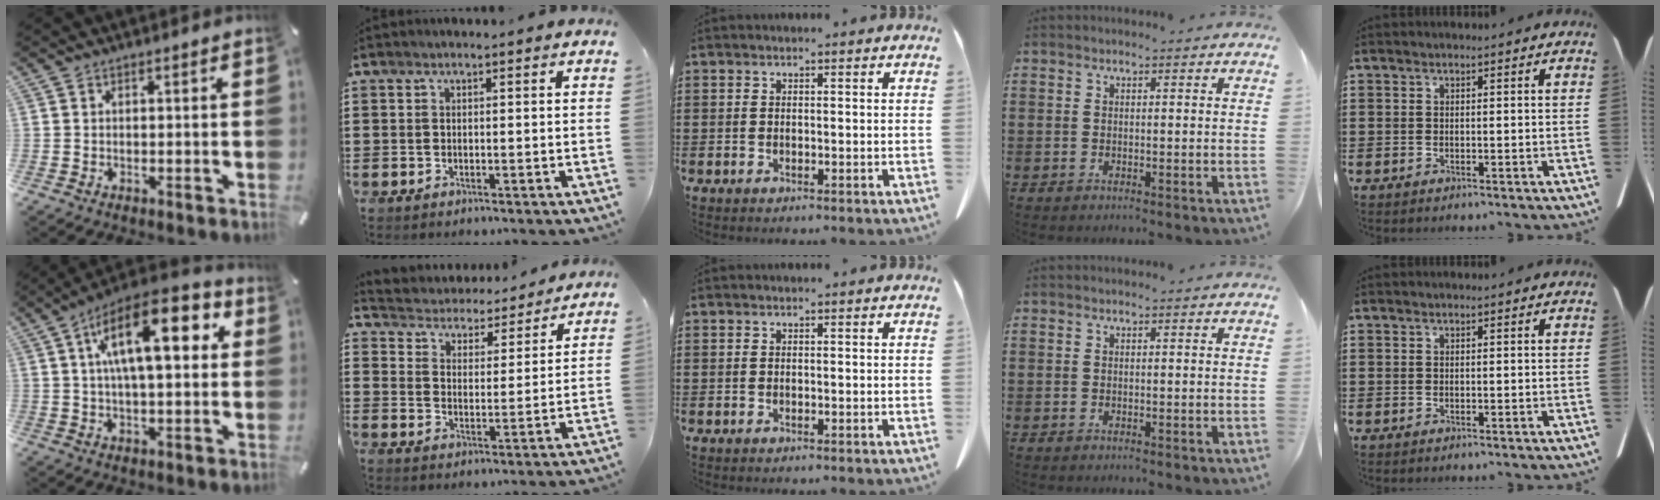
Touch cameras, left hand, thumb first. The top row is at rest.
{"thumb": {"total": 17.8, "force": [5.5, 7.5, 15.2], "torque": [-0.251, -0.011, 0.081]}, "index": {"total": 4.2, "force": [4.1, 0.3, -0.3], "torque": [-0.022, -0.036, 0.066]}}